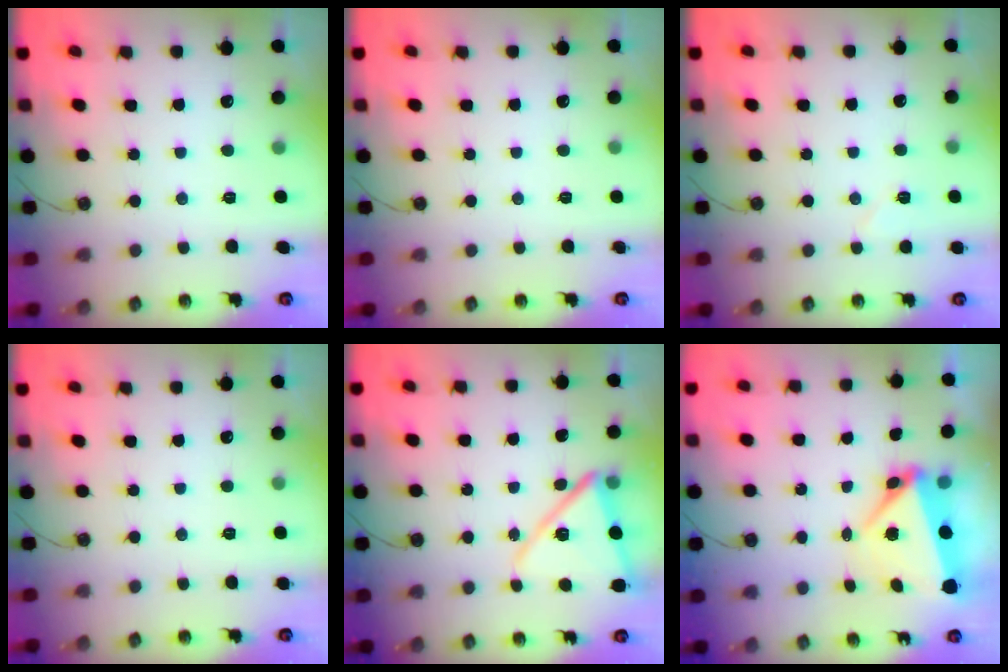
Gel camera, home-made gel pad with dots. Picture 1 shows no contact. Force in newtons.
{"total": 0.0}
{"total": 5.1, "press": 4.8, "slide": 1.6}
{"total": 2.1, "press": 1.5, "slide": 1.5}
{"total": 13.3, "press": 13.3, "slide": 1.4}
{"total": 6.3, "press": 6.2, "slide": 1.0}